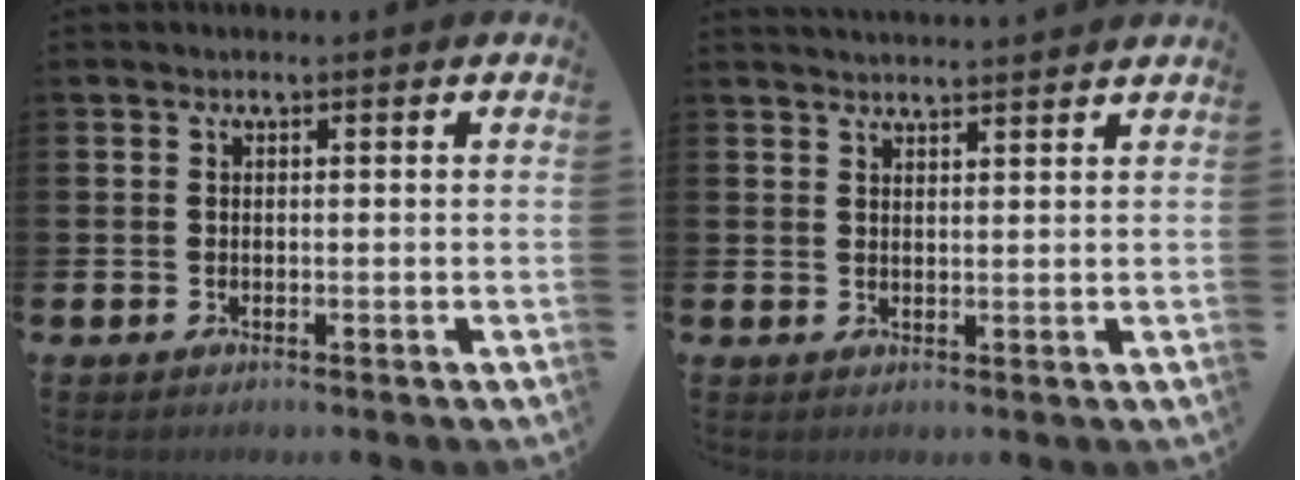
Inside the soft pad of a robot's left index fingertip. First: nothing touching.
{"total": 2.6, "force": [2.6, -0.2, 0.1], "torque": [0.008, -0.020, 0.044]}